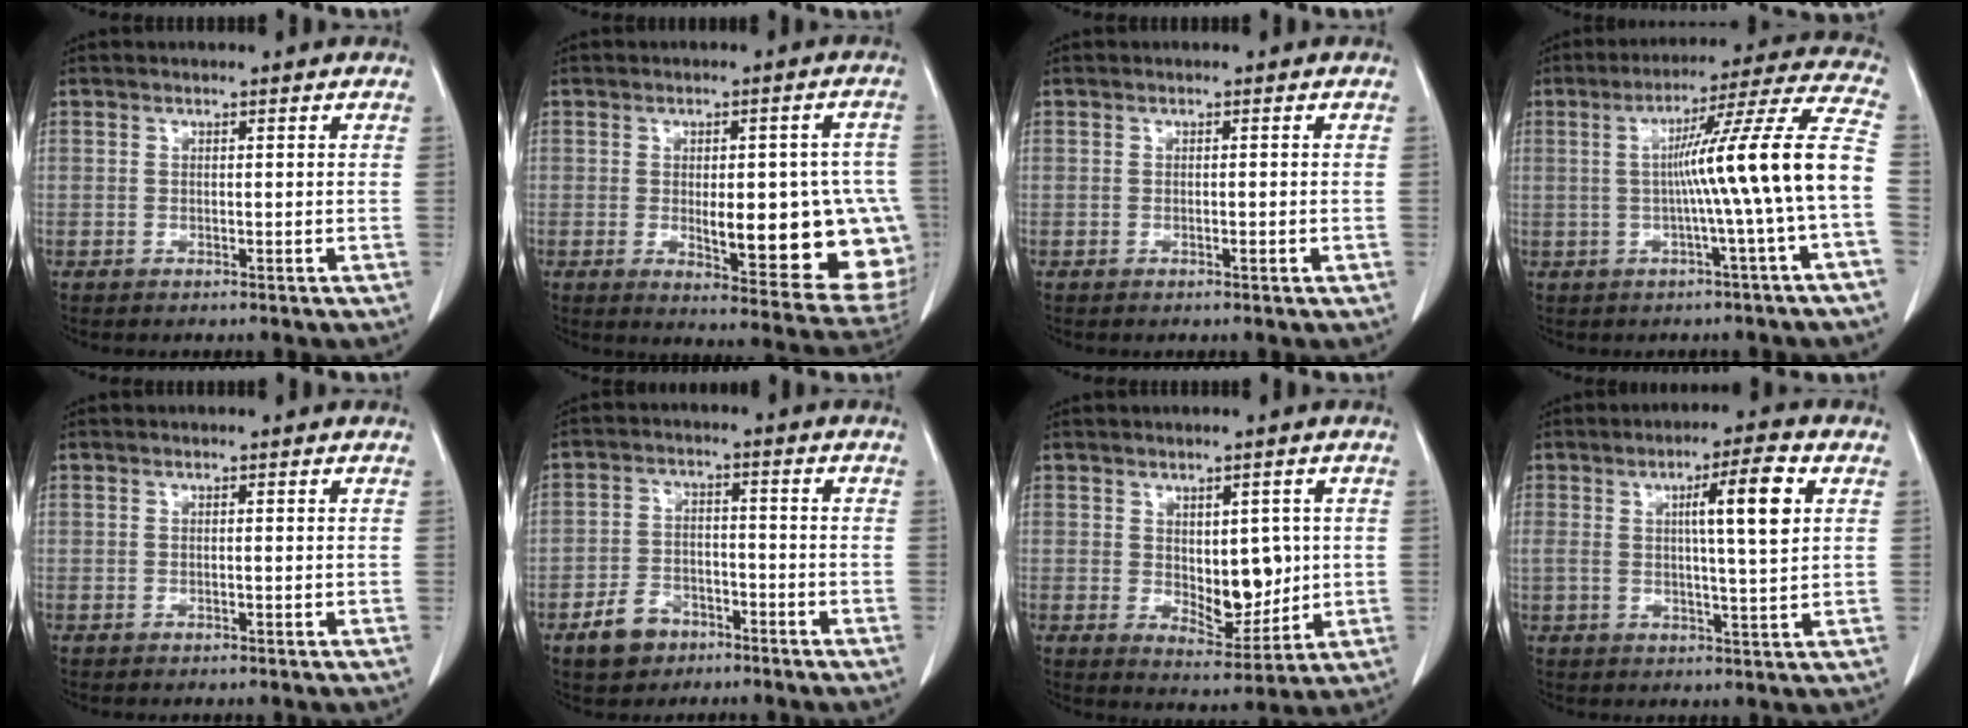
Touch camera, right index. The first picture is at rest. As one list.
[{"total": 18.5, "force": [-2.4, 5.7, 17.4], "torque": [-0.137, 0.012, -0.003]}, {"total": 0.8, "force": [-0.3, 0.1, 0.7], "torque": [-0.010, 0.000, -0.002]}, {"total": 14.5, "force": [-1.5, -2.4, 14.2], "torque": [-0.200, 0.016, -0.027]}, {"total": 0.0}, {"total": 6.1, "force": [-4.0, 4.0, 2.3], "torque": [-0.053, 0.007, -0.066]}, {"total": 7.4, "force": [0.5, 3.9, 6.3], "torque": [-0.084, -0.005, 0.025]}, {"total": 8.2, "force": [2.2, 0.2, 7.9], "torque": [-0.127, 0.007, 0.034]}]